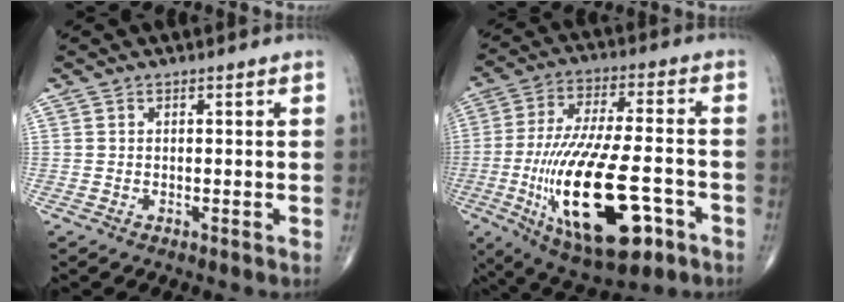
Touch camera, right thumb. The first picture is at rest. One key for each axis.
{"total": 24.8, "fx": -7.9, "fy": 9.6, "fz": 21.5, "tx": -0.440, "ty": 0.005, "tz": -0.116}